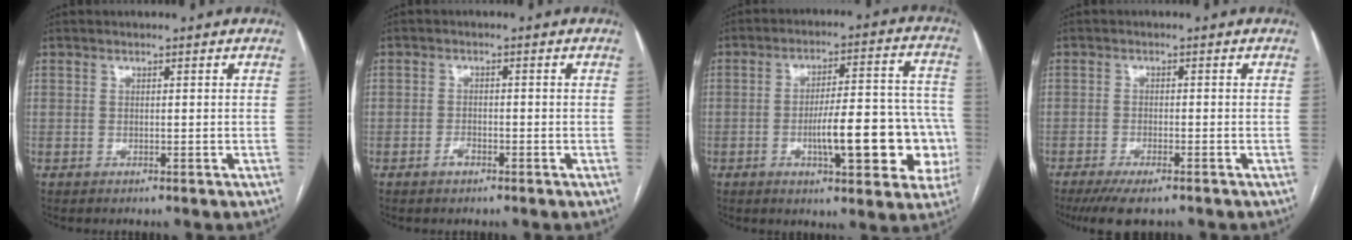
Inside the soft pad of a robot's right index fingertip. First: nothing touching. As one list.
[{"total": 1.5, "force": [-1.0, 0.9, 0.8], "torque": [-0.011, 0.004, -0.015]}, {"total": 16.8, "force": [-4.6, 4.5, 15.5], "torque": [-0.174, 0.035, -0.055]}, {"total": 6.6, "force": [-5.0, 1.4, 4.0], "torque": [-0.061, -0.012, -0.078]}]